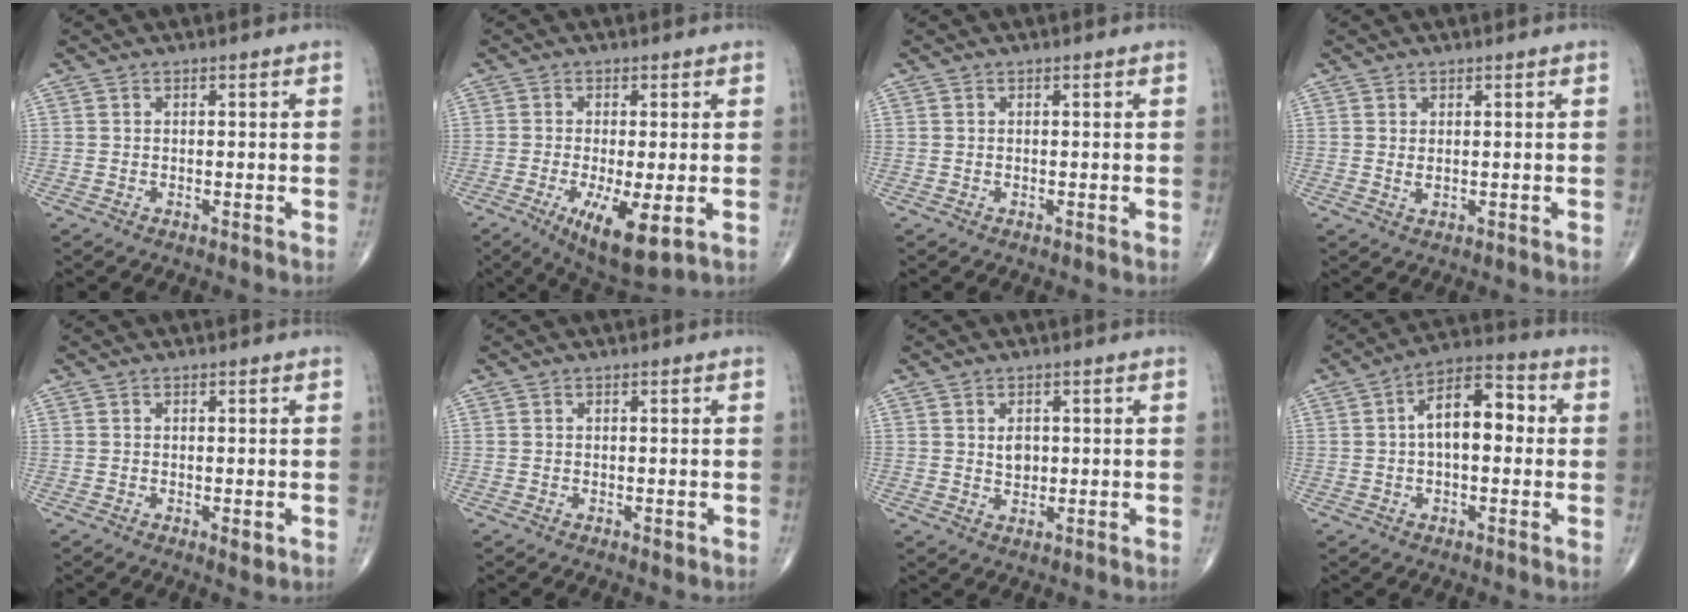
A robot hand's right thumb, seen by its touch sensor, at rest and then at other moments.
{"total": 9.9, "force": [-3.1, 2.8, 9.0], "torque": [-0.152, -0.022, -0.044]}
{"total": 0.0}
{"total": 1.1, "force": [0.3, 0.5, 0.9], "torque": [-0.017, -0.002, 0.010]}
{"total": 1.6, "force": [-0.4, 0.6, 1.4], "torque": [-0.017, -0.004, -0.004]}
{"total": 0.7, "force": [-0.2, 0.4, 0.5], "torque": [-0.002, -0.001, -0.003]}
{"total": 3.0, "force": [0.6, 2.1, 2.0], "torque": [-0.022, -0.004, 0.012]}
{"total": 11.1, "force": [1.1, 5.8, 9.4], "torque": [-0.138, 0.034, 0.007]}